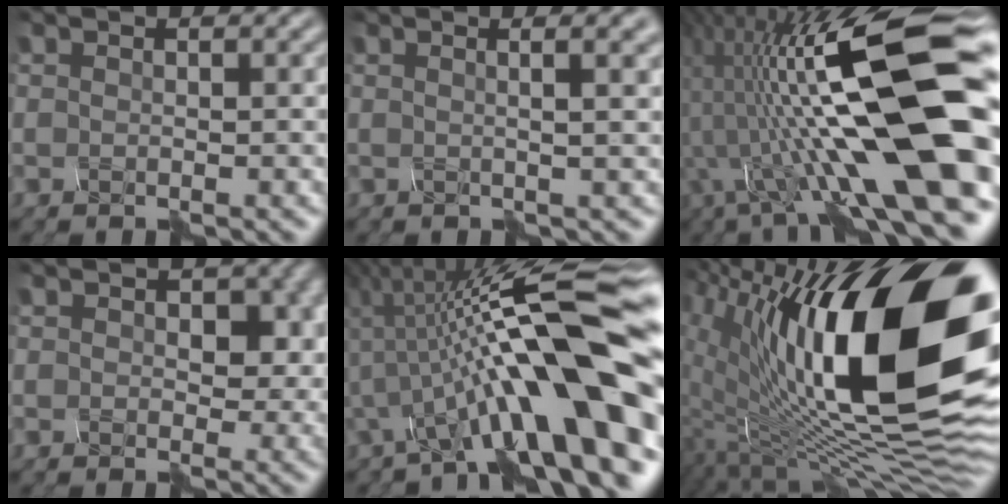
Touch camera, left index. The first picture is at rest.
{"total": 6.0, "force": [2.3, 2.2, 5.1], "torque": [-0.053, 0.048, 0.013]}
{"total": 16.0, "force": [-2.1, 4.5, 15.2], "torque": [-0.250, 0.037, -0.026]}
{"total": 3.5, "force": [0.3, 2.3, 2.6], "torque": [-0.050, 0.006, 0.023]}
{"total": 14.0, "force": [-3.9, 2.8, 13.2], "torque": [-0.187, 0.040, -0.047]}
{"total": 19.1, "force": [2.8, 7.2, 17.5], "torque": [-0.295, 0.022, 0.059]}